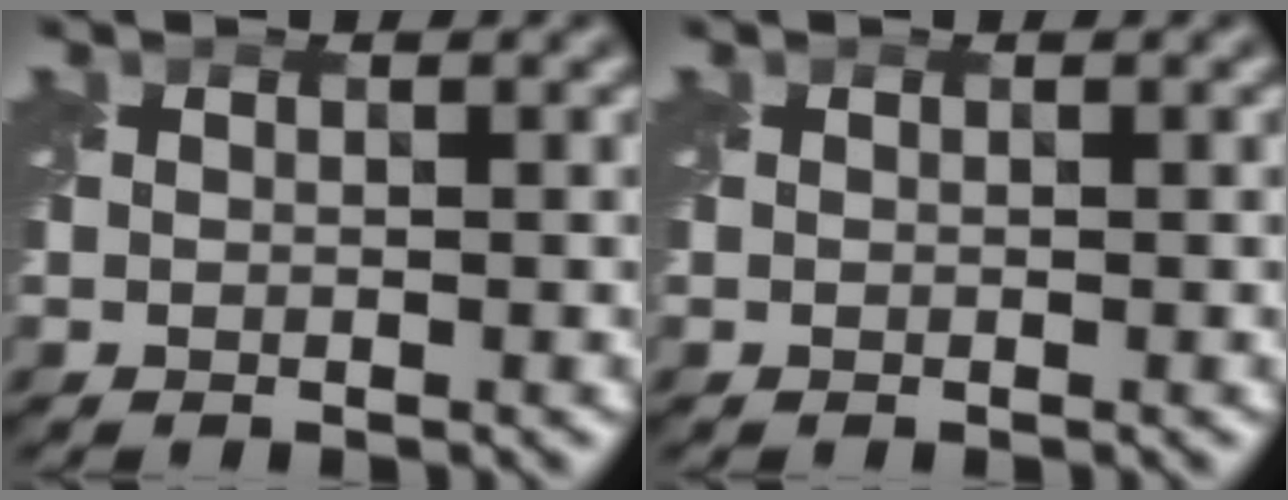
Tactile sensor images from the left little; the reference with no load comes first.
{"total": 0.0}